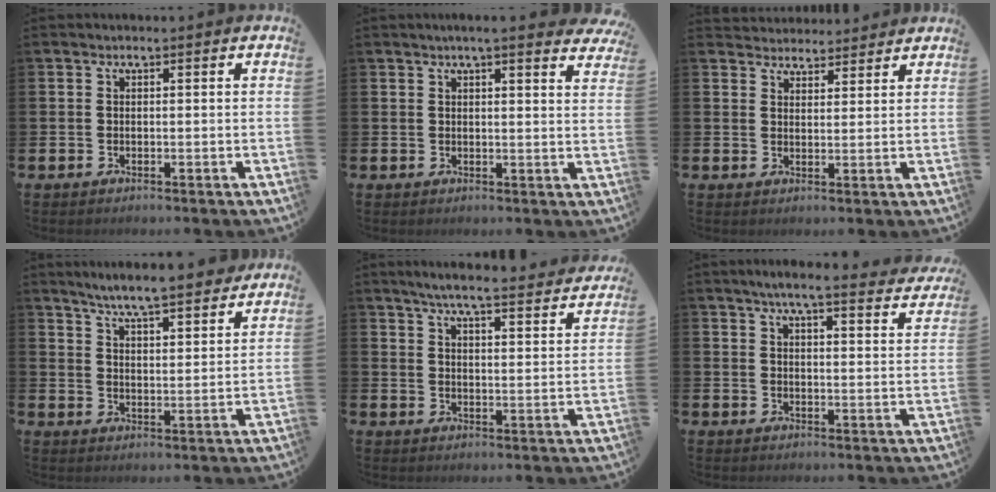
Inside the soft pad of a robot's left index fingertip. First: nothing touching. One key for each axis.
{"total": 3.4, "fx": 3.2, "fy": -0.1, "fz": 1.2, "tx": -0.020, "ty": -0.016, "tz": 0.054}
{"total": 3.4, "fx": 3.3, "fy": 0.8, "fz": -0.5, "tx": 0.000, "ty": -0.016, "tz": 0.060}
{"total": 6.7, "fx": 6.5, "fy": 0.3, "fz": 1.8, "tx": -0.054, "ty": -0.039, "tz": 0.113}
{"total": 6.2, "fx": 5.8, "fy": 0.0, "fz": 2.0, "tx": -0.045, "ty": -0.041, "tz": 0.096}
{"total": 5.9, "fx": 5.4, "fy": 0.4, "fz": 2.3, "tx": -0.049, "ty": -0.027, "tz": 0.091}